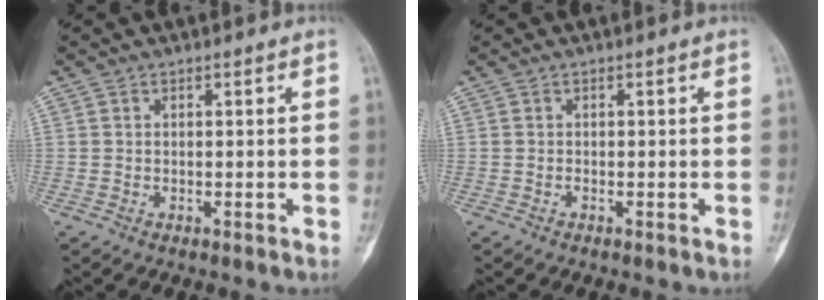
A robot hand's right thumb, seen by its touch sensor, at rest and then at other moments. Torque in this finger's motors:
{"motor_torque": [-0.34, -0.49, -0.12, 0.03, -0.03]}